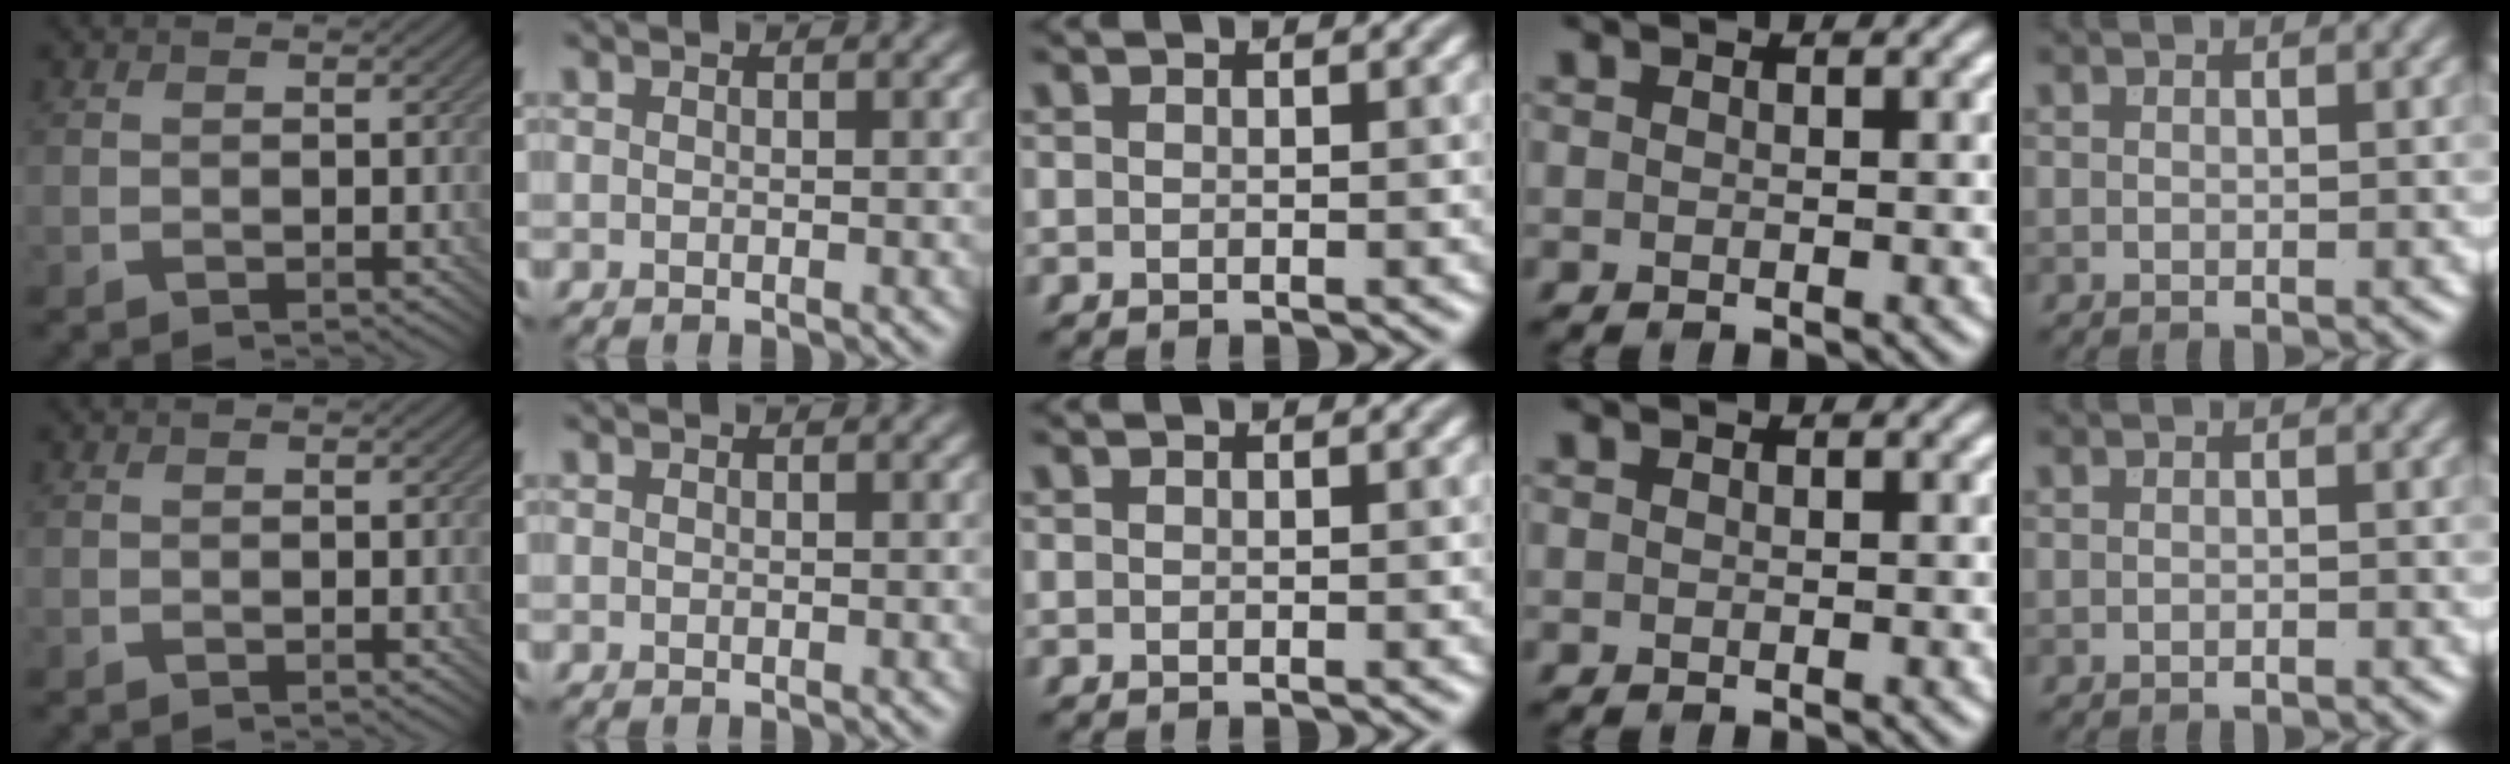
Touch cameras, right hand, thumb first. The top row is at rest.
{"little": {"total": 0.6, "force": [-0.5, 0.1, 0.2], "torque": [0.000, 0.001, -0.009]}}